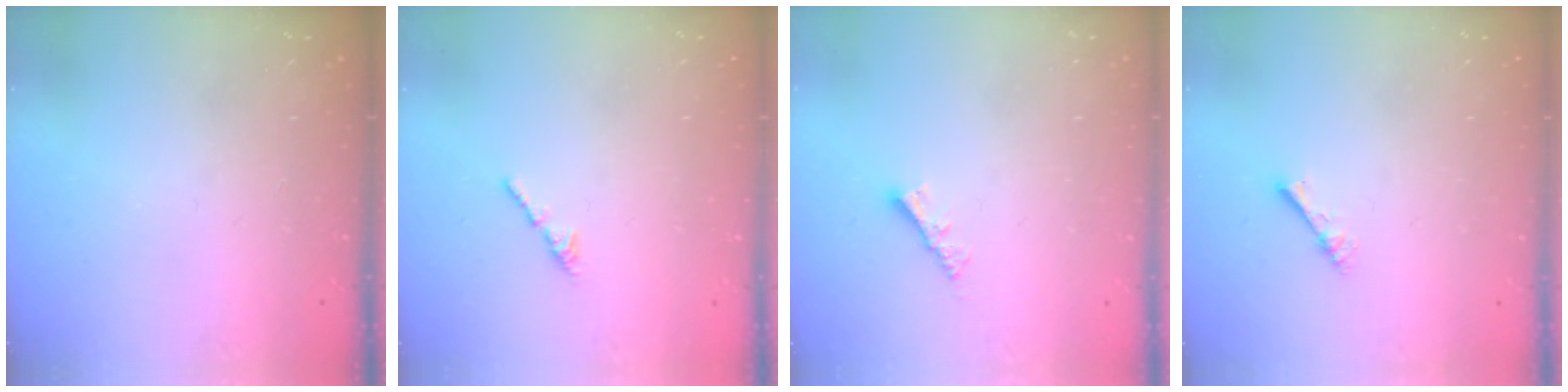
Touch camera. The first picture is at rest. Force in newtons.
{"total": 0.8, "press": 0.7, "slide": 0.5}
{"total": 3.7, "press": 3.7, "slide": 0.5}
{"total": 2.4, "press": 2.4, "slide": 0.2}